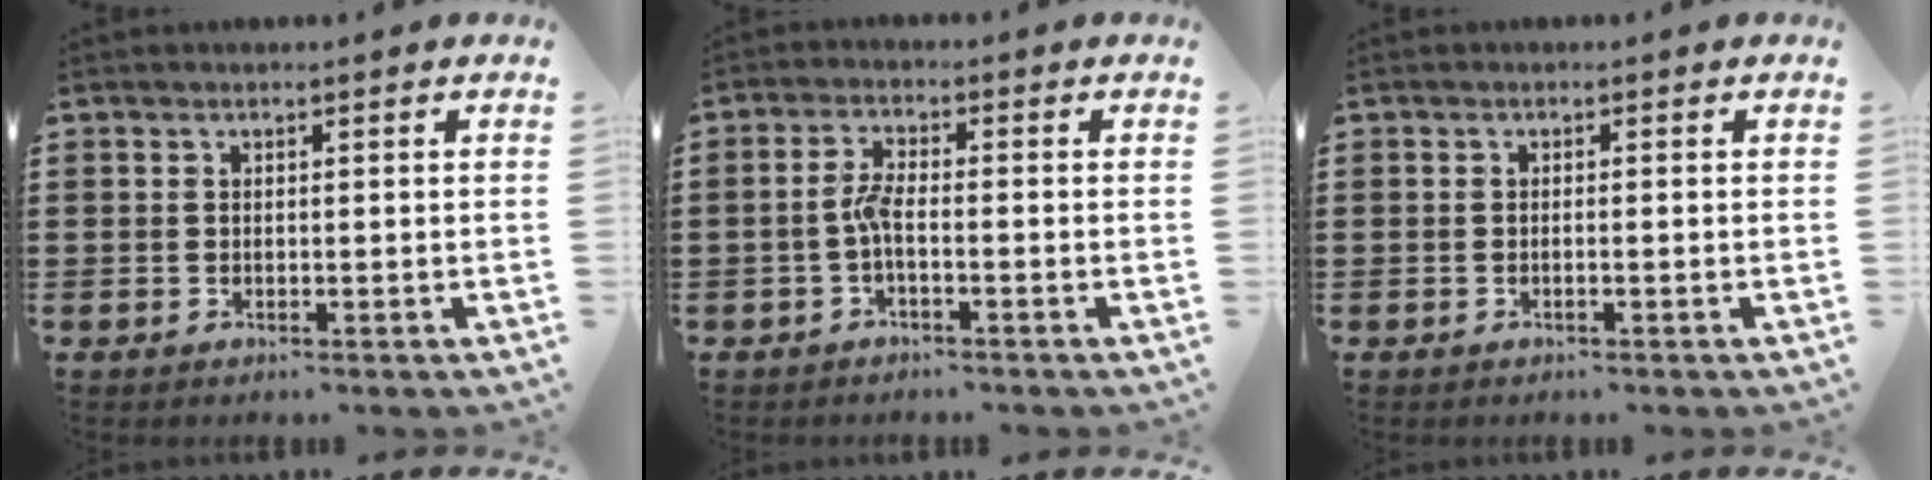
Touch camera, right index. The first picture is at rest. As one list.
[{"total": 3.4, "force": [-1.1, 0.8, 3.2], "torque": [-0.075, -0.003, -0.025]}, {"total": 0.6, "force": [-0.3, -0.1, 0.5], "torque": [-0.009, -0.002, -0.006]}]